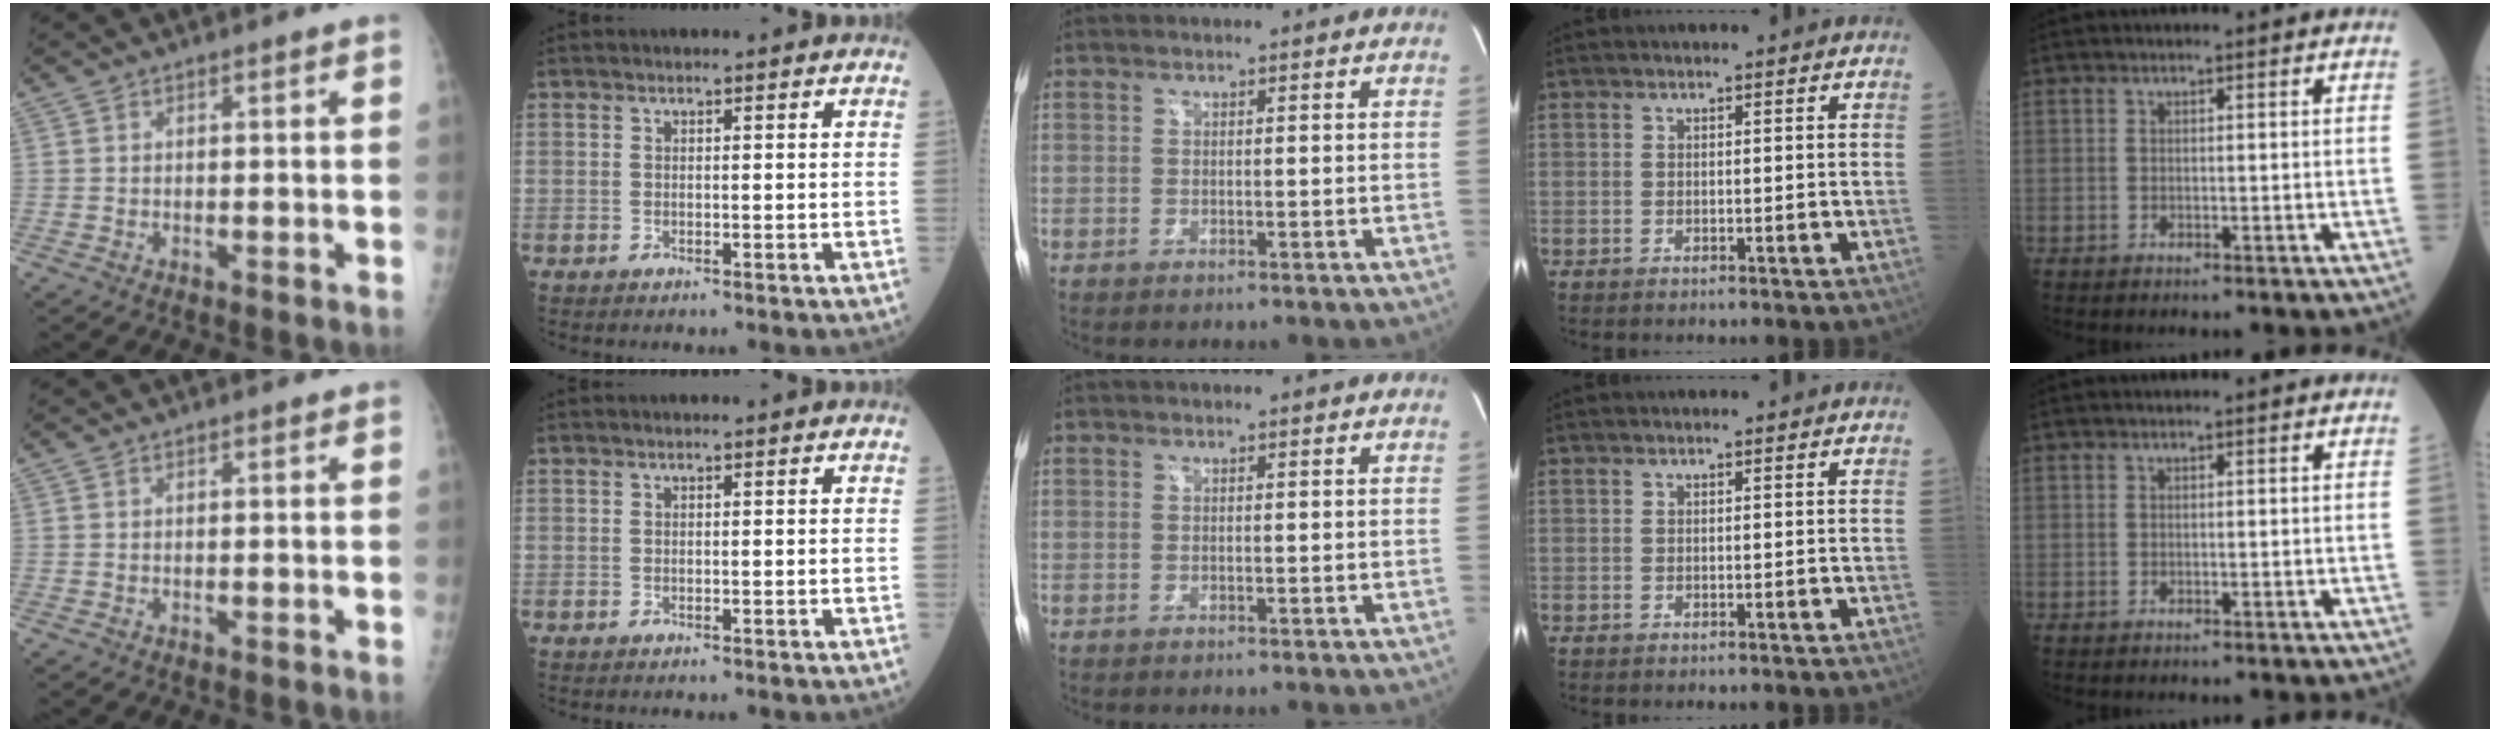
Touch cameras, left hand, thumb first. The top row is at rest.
{}